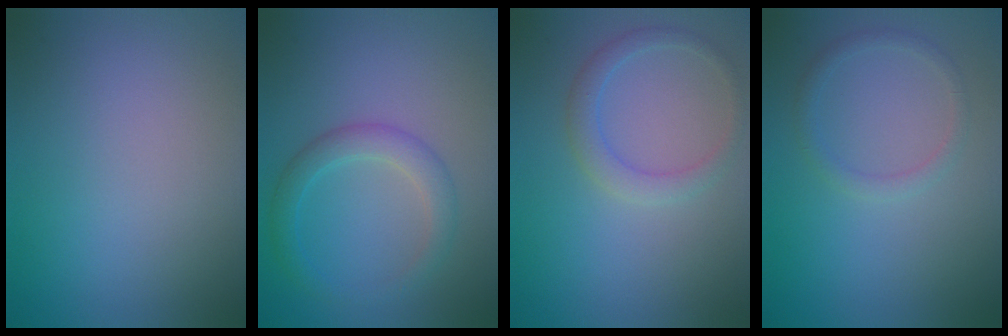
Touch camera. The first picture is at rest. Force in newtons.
{"total": 2.9, "press": 2.8, "slide": 0.2}
{"total": 2.2, "press": 2.2, "slide": 0.2}
{"total": 1.4, "press": 1.3, "slide": 0.2}